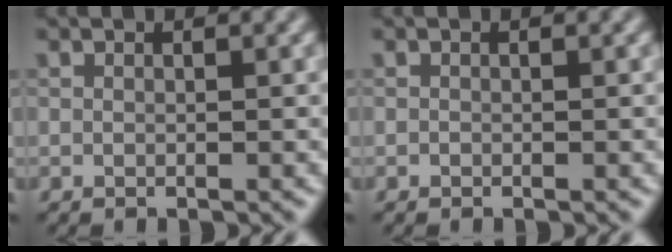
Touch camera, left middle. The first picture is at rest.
{"total": 0.0}